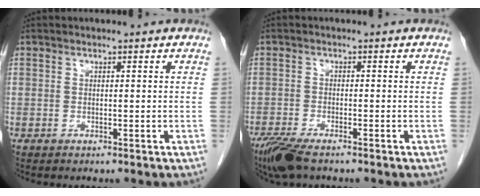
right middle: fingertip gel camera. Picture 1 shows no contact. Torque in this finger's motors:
{"motor_torque": [0.55, -0.40, 0.07, 0.05]}